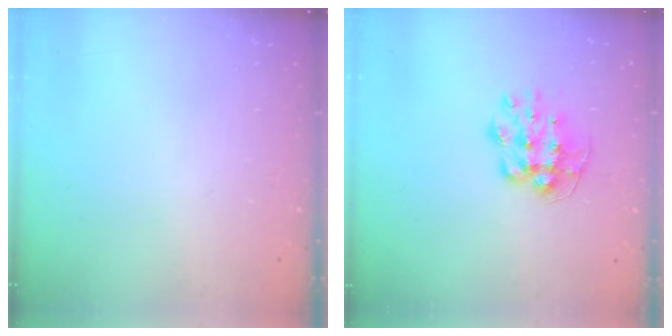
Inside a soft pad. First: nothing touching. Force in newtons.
{"total": 9.4, "press": 9.4, "slide": 0.2}